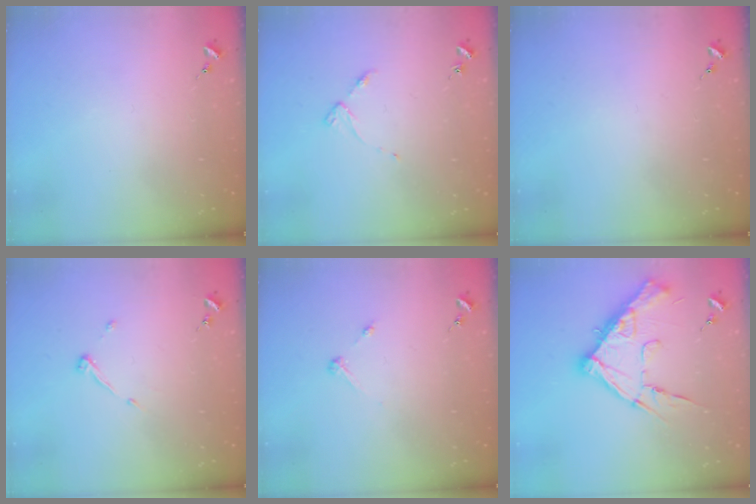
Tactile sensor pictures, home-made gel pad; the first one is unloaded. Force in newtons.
{"total": 3.3, "press": 3.3, "slide": 0.4}
{"total": 0.0}
{"total": 3.9, "press": 3.9, "slide": 0.6}
{"total": 3.3, "press": 3.2, "slide": 0.4}
{"total": 15.4, "press": 15.4, "slide": 0.4}